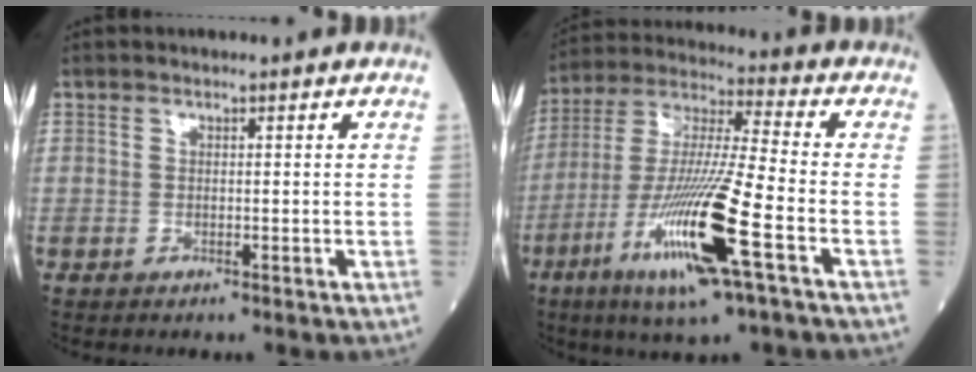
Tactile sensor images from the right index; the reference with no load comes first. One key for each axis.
{"total": 17.9, "fx": -7.3, "fy": 0.4, "fz": 16.3, "tx": -0.344, "ty": -0.027, "tz": -0.139}